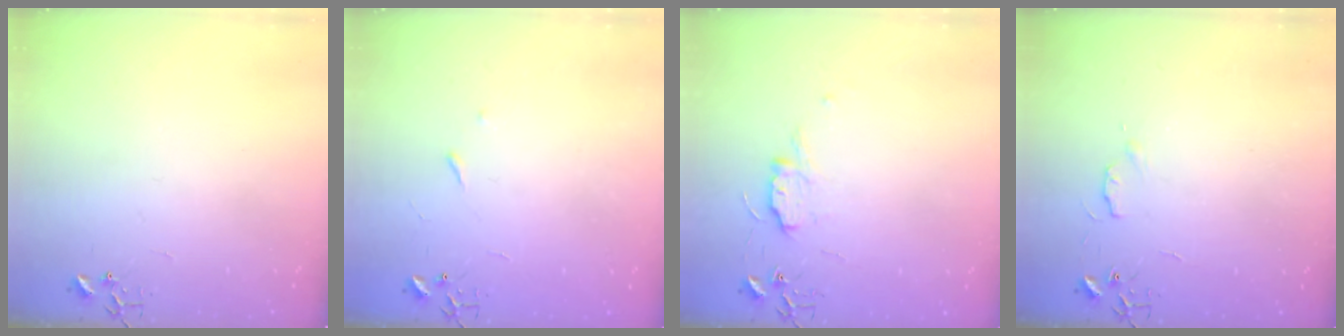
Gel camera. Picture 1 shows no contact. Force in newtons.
{"total": 2.9, "press": 2.8, "slide": 0.5}
{"total": 7.3, "press": 7.3, "slide": 0.7}
{"total": 4.6, "press": 4.6, "slide": 0.7}